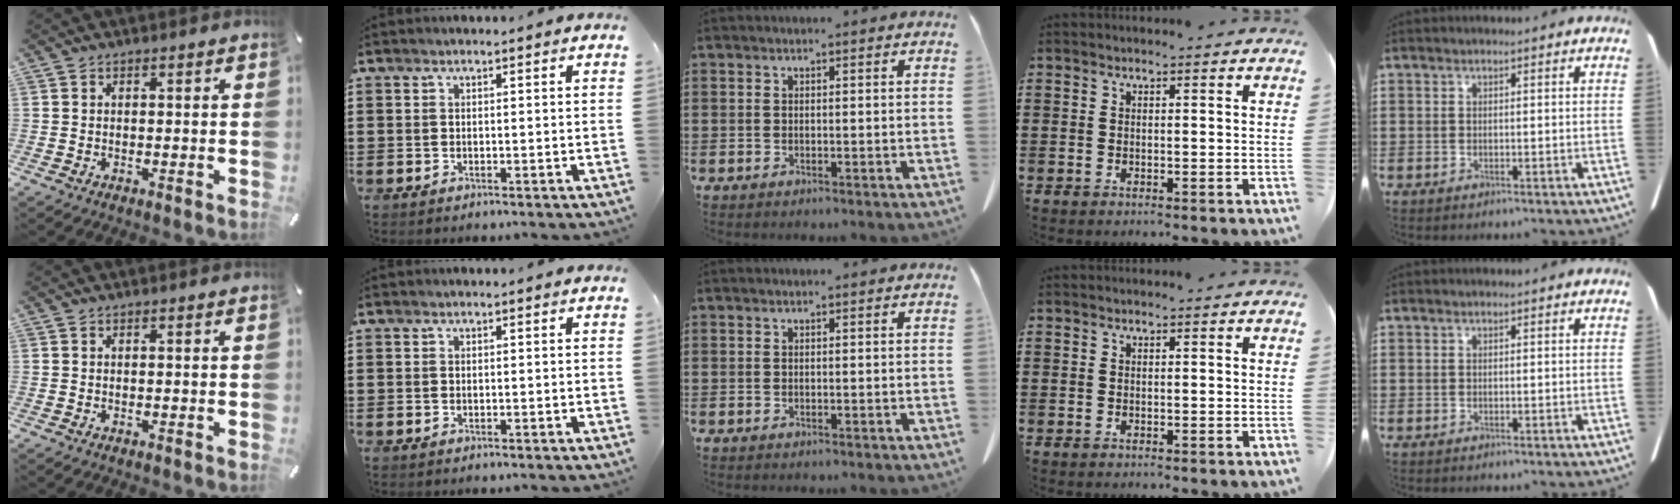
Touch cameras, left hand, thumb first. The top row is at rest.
{}